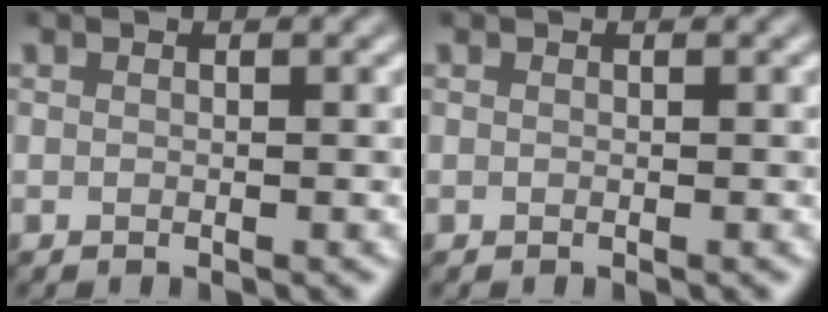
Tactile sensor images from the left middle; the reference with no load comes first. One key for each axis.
{"total": 0.0}